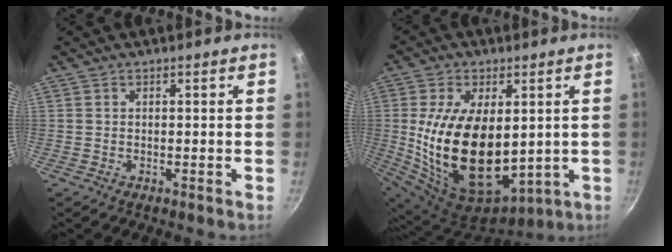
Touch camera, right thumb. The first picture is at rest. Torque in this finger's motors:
{"motor_torque": [2.47, 2.54, 2.76, 0.00, 0.88]}